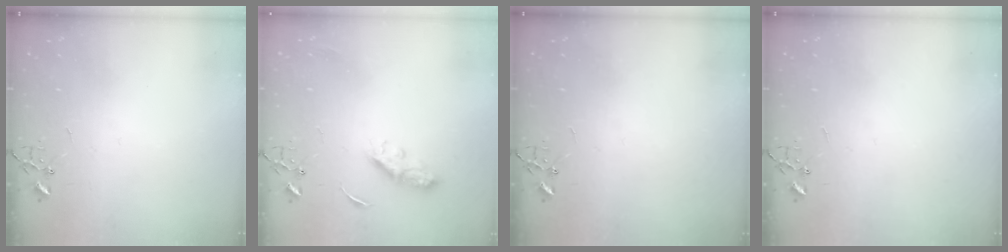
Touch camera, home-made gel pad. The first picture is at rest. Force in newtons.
{"total": 7.2, "press": 7.2, "slide": 0.3}
{"total": 0.0}
{"total": 0.0}